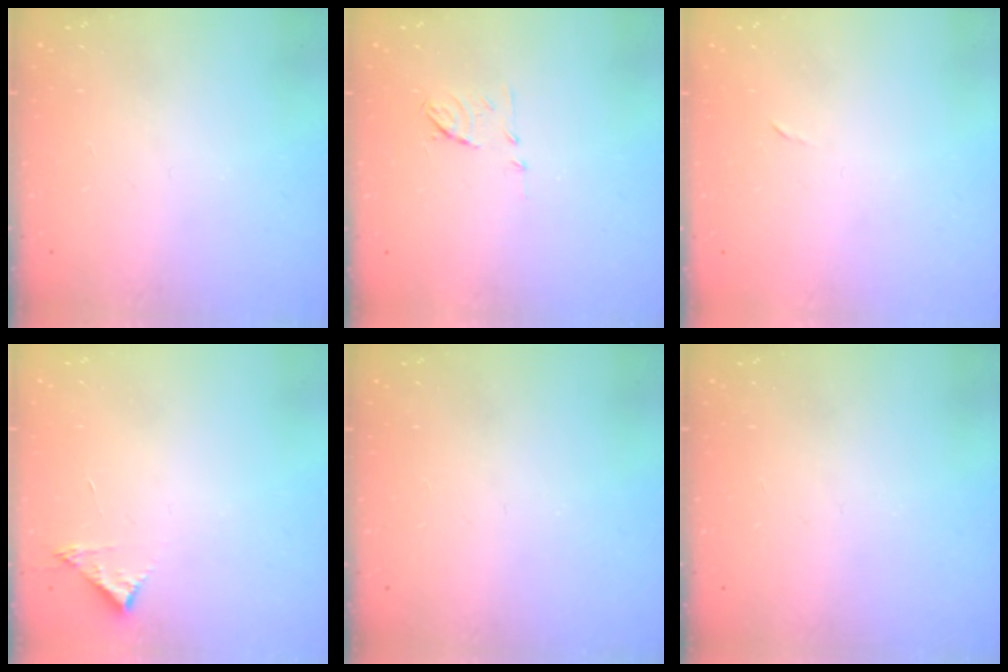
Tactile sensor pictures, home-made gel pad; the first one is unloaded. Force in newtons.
{"total": 5.8, "press": 5.7, "slide": 1.1}
{"total": 2.3, "press": 2.3, "slide": 0.4}
{"total": 3.7, "press": 3.7, "slide": 0.1}
{"total": 0.0}
{"total": 0.0}